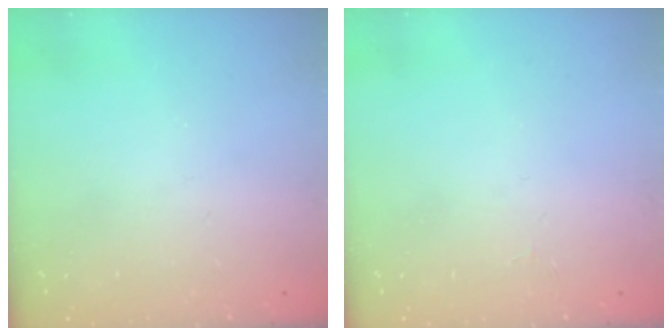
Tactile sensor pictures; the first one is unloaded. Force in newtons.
{"total": 1.6, "press": 1.6, "slide": 0.2}